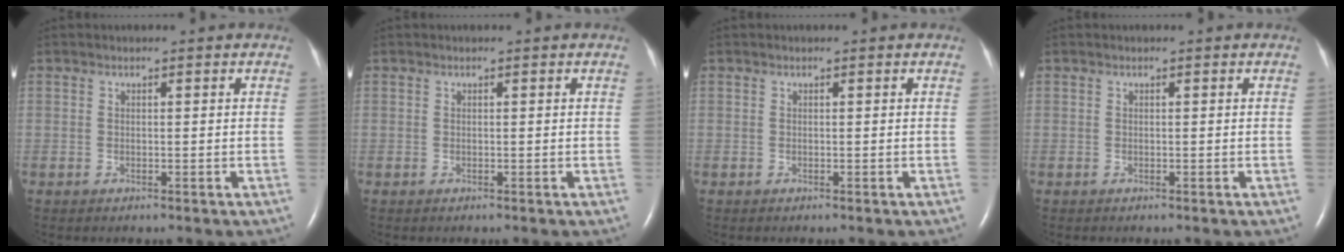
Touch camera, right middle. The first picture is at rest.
{"total": 0.0}
{"total": 0.0}
{"total": 0.0}